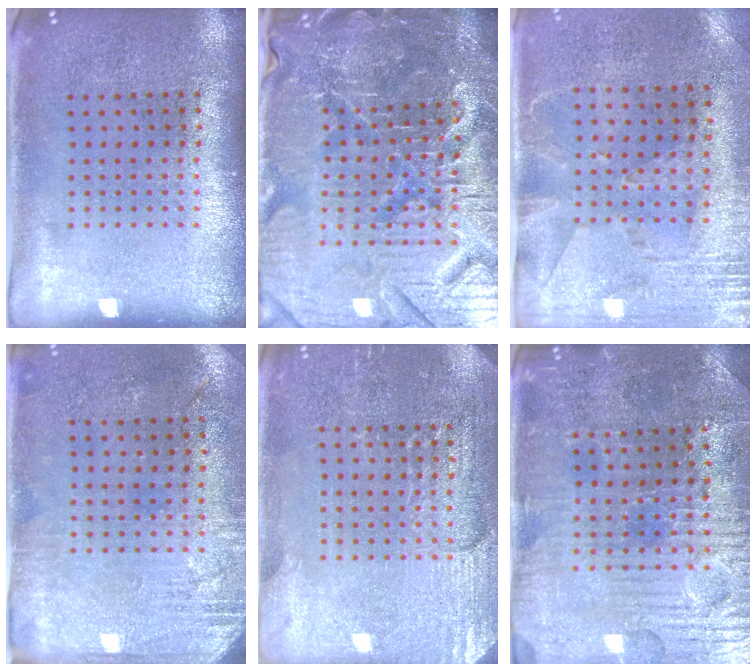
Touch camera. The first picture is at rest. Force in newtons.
{"total": 5.8, "press": 5.5, "slide": 1.9}
{"total": 2.7, "press": 2.3, "slide": 1.5}
{"total": 2.8, "press": 2.4, "slide": 1.5}
{"total": 2.9, "press": 2.9, "slide": 0.3}
{"total": 3.7, "press": 3.7, "slide": 0.6}